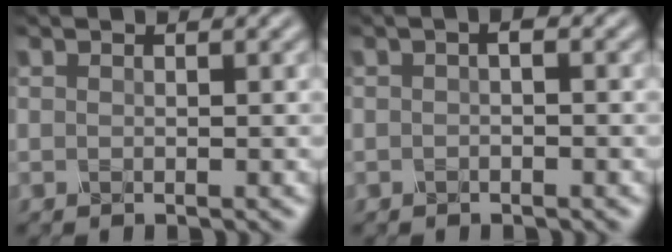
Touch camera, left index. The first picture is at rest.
{"total": 2.4, "force": [0.7, 1.3, 1.9], "torque": [-0.015, 0.027, -0.012]}